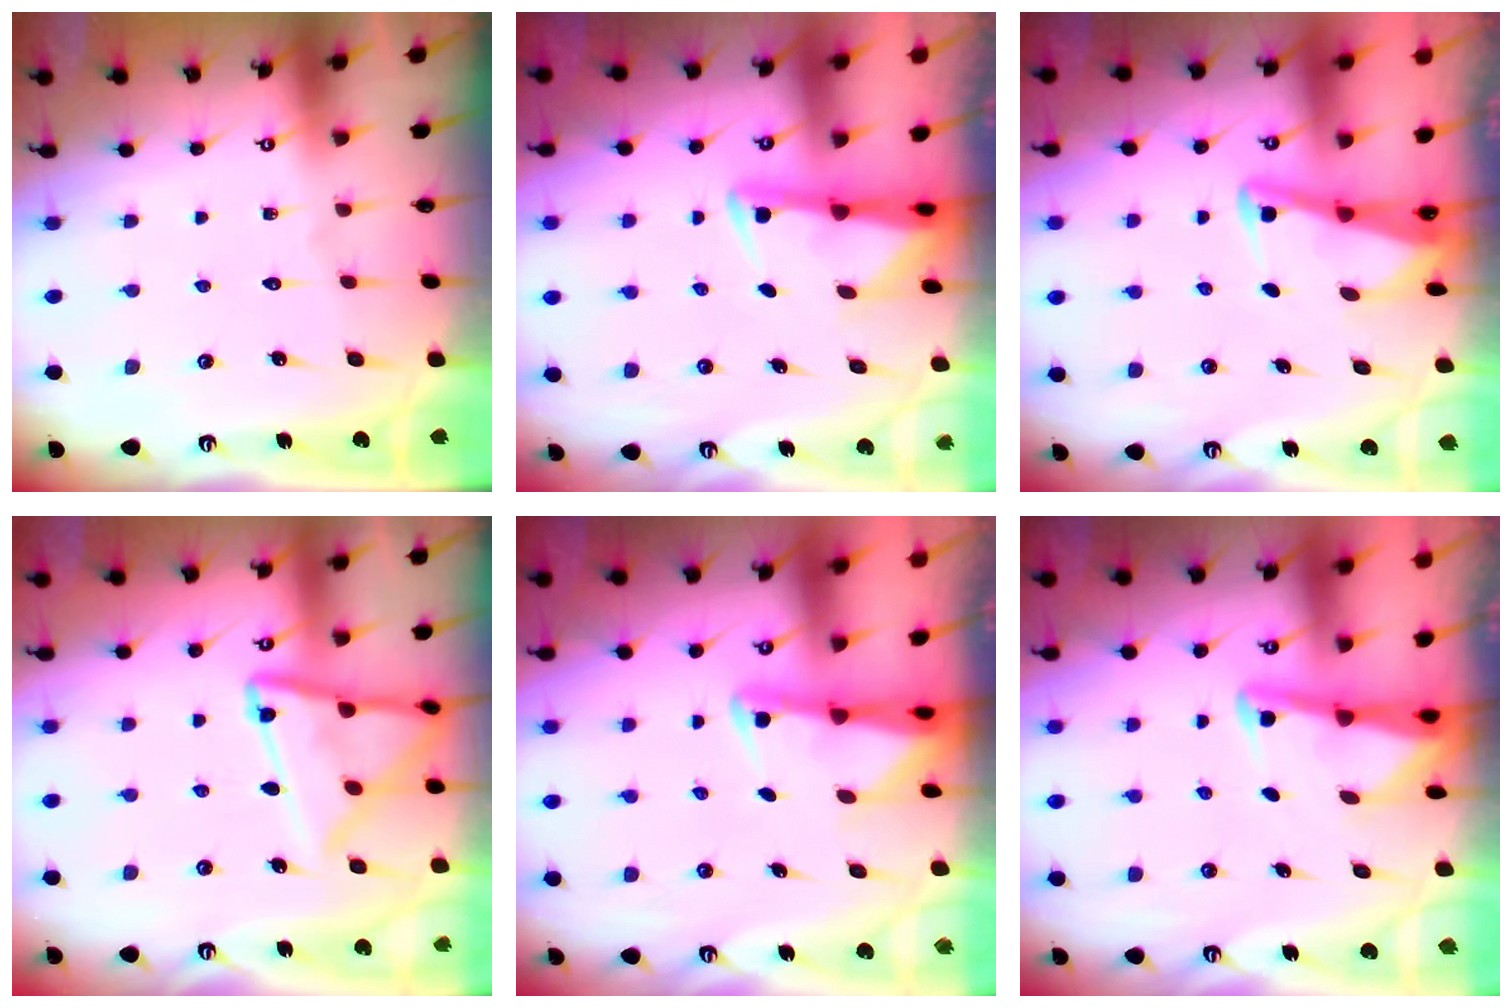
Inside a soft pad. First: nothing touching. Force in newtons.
{"total": 2.8, "press": 2.8, "slide": 0.6}
{"total": 3.0, "press": 3.0, "slide": 0.3}
{"total": 15.1, "press": 15.1, "slide": 1.3}
{"total": 2.4, "press": 2.3, "slide": 0.5}
{"total": 3.1, "press": 3.1, "slide": 0.4}